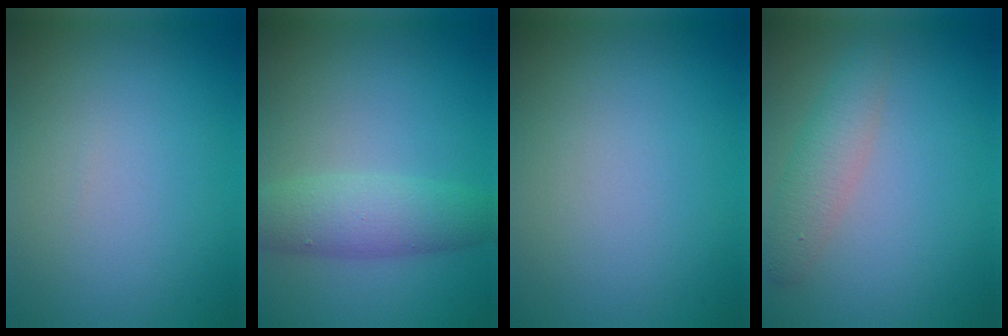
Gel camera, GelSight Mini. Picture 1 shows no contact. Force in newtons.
{"total": 4.3, "press": 4.3, "slide": 0.1}
{"total": 0.0}
{"total": 2.8, "press": 2.8, "slide": 0.1}